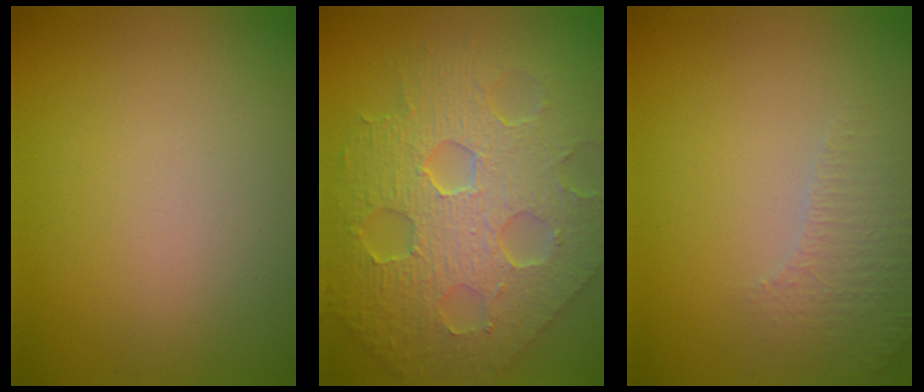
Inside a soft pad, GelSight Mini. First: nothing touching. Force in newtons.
{"total": 9.8, "press": 6.8, "slide": 7.0}
{"total": 2.3, "press": 2.2, "slide": 0.7}